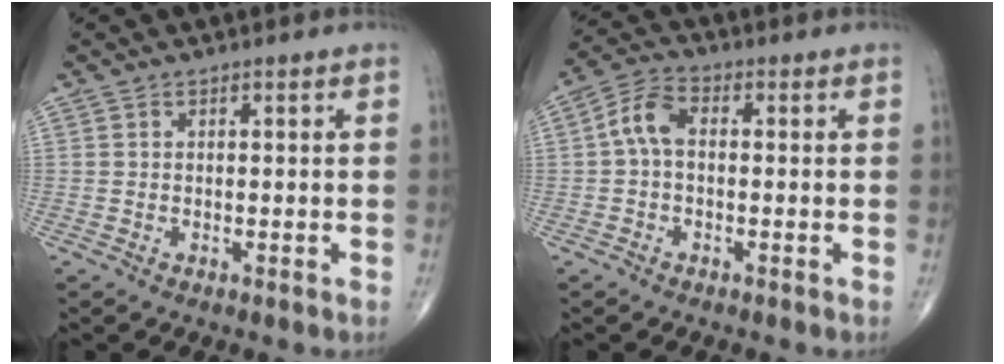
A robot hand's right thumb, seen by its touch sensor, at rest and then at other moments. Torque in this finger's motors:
{"motor_torque": [0.41, 1.66, 0.78, 0.19, 0.01]}